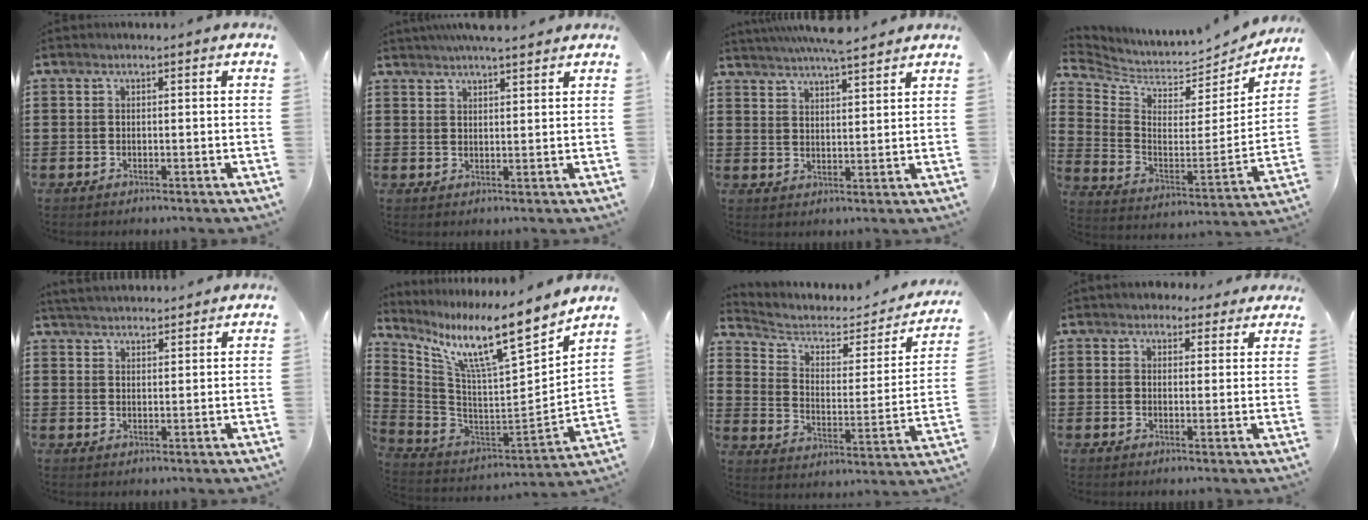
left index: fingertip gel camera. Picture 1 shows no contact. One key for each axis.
{"total": 4.1, "fx": 3.7, "fy": 0.1, "fz": 1.7, "tx": -0.043, "ty": -0.004, "tz": 0.068}
{"total": 5.4, "fx": 5.0, "fy": -0.2, "fz": 1.9, "tx": -0.050, "ty": -0.015, "tz": 0.089}
{"total": 3.7, "fx": 3.3, "fy": 1.5, "fz": 0.9, "tx": -0.043, "ty": -0.048, "tz": 0.052}
{"total": 3.3, "fx": 3.2, "fy": 0.2, "fz": 0.2, "tx": -0.014, "ty": -0.007, "tz": 0.061}
{"total": 12.2, "fx": 8.5, "fy": 0.9, "fz": 8.7, "tx": -0.182, "ty": -0.070, "tz": 0.130}
{"total": 4.8, "fx": 3.4, "fy": 2.5, "fz": 2.3, "tx": -0.067, "ty": -0.017, "tz": 0.053}
{"total": 3.0, "fx": 2.6, "fy": 1.4, "fz": 0.5, "tx": -0.011, "ty": -0.002, "tz": 0.046}